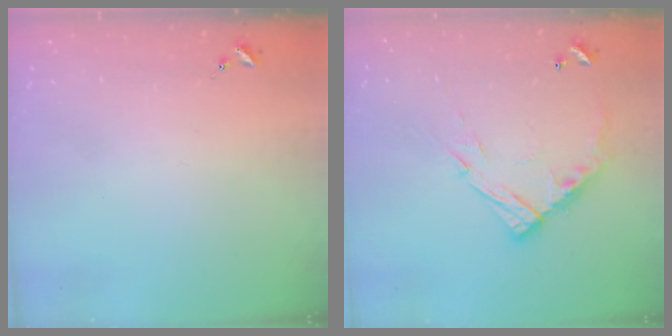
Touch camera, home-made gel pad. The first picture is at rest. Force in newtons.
{"total": 13.3, "press": 13.2, "slide": 1.2}